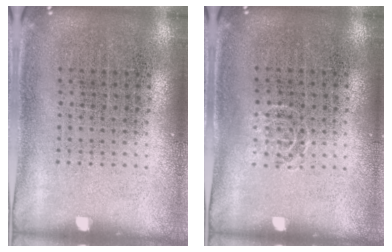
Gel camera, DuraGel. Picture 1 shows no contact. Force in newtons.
{"total": 0.6, "press": 0.4, "slide": 0.4}